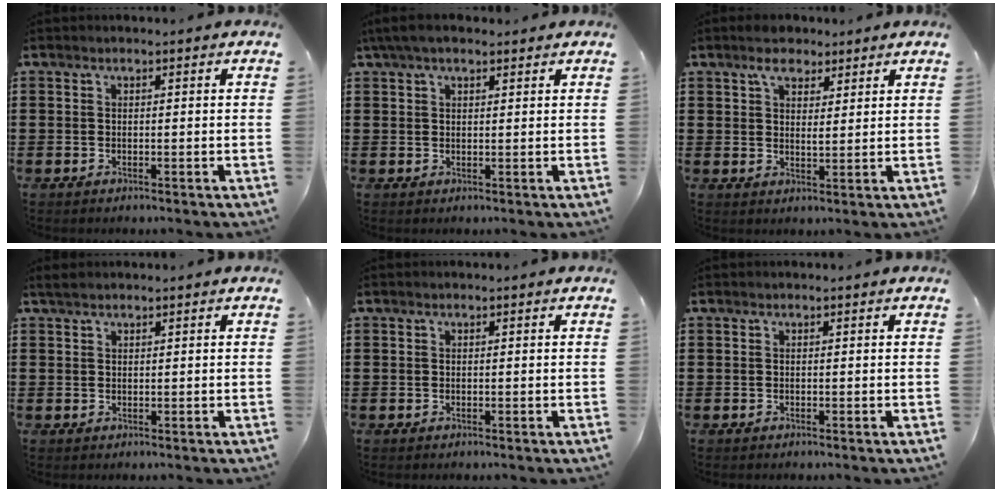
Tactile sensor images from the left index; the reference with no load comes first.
{"total": 3.3, "force": [2.1, 1.2, 2.2], "torque": [-0.048, 0.007, 0.040]}
{"total": 4.8, "force": [3.4, 2.5, 2.2], "torque": [-0.039, 0.002, 0.060]}
{"total": 1.2, "force": [0.9, 0.7, 0.5], "torque": [-0.012, 0.003, 0.017]}
{"total": 0.0}
{"total": 0.0}